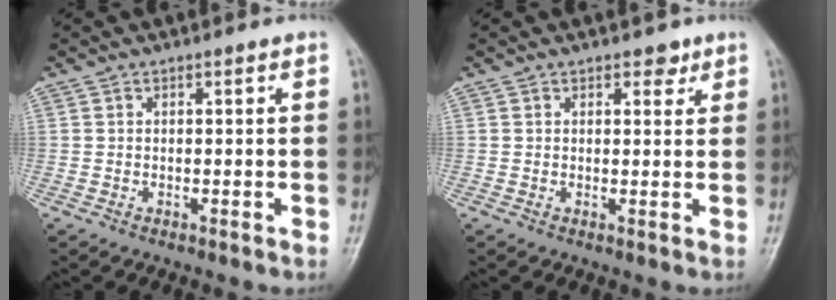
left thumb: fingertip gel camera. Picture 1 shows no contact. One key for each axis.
{"total": 2.3, "fx": 1.6, "fy": 1.3, "fz": 1.1, "tx": 0.001, "ty": -0.007, "tz": 0.019}